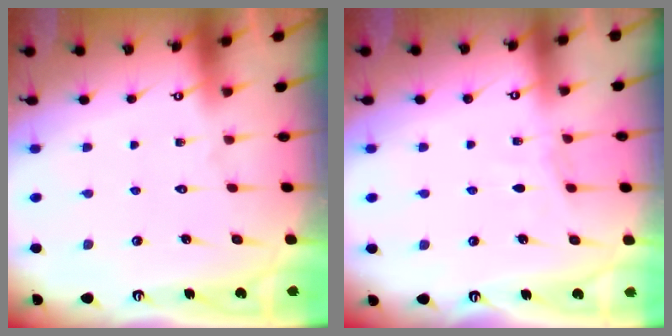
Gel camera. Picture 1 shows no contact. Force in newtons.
{"total": 2.4, "press": 2.4, "slide": 0.3}